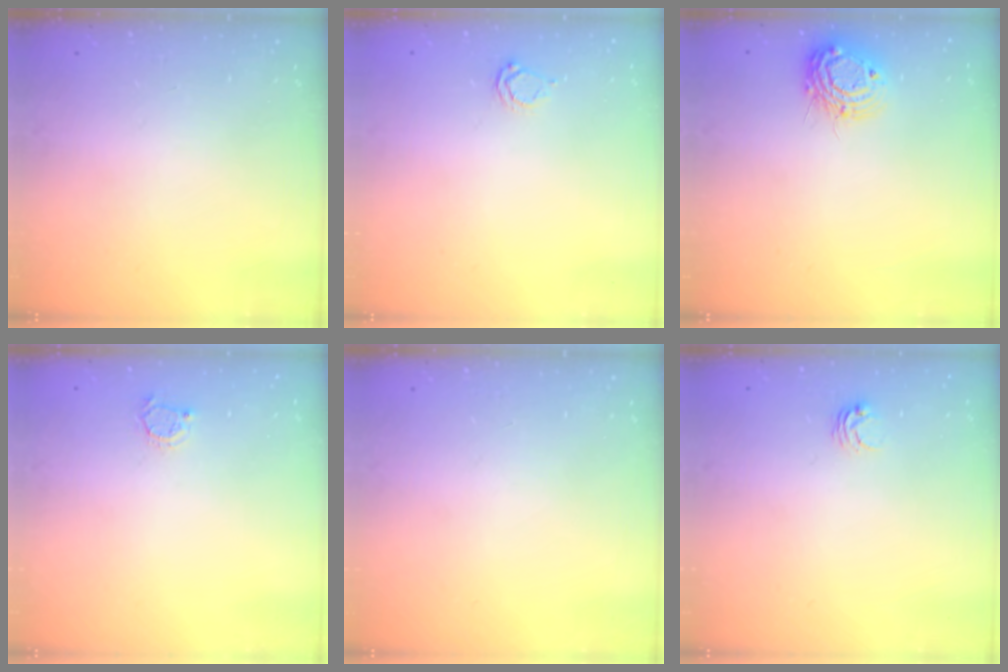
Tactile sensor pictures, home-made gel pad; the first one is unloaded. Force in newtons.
{"total": 2.5, "press": 2.4, "slide": 0.3}
{"total": 10.5, "press": 10.4, "slide": 0.9}
{"total": 2.6, "press": 2.6, "slide": 0.4}
{"total": 0.0}
{"total": 3.4, "press": 3.4, "slide": 0.2}